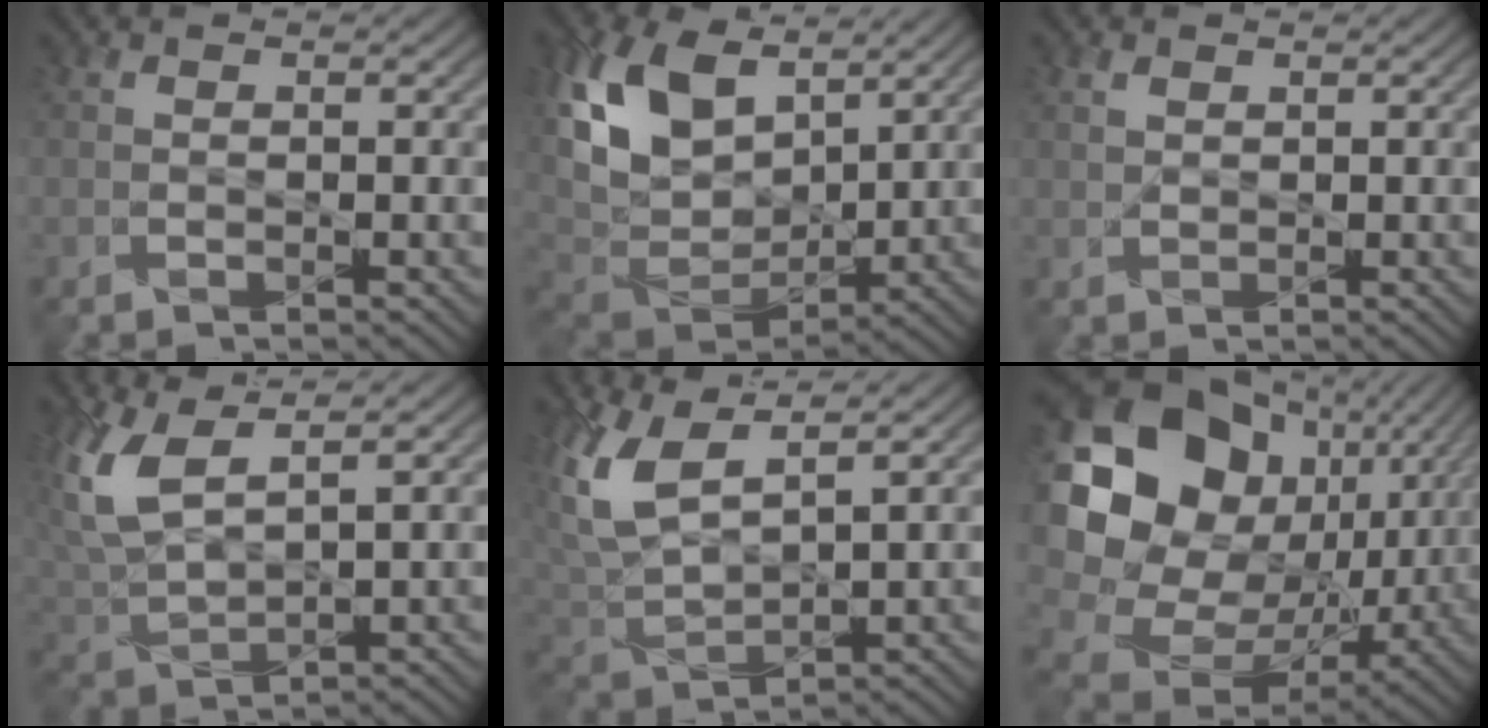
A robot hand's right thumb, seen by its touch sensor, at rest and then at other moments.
{"total": 14.4, "force": [5.9, 8.8, 9.8], "torque": [-0.244, 0.017, 0.111]}
{"total": 1.3, "force": [0.8, 0.8, 0.7], "torque": [-0.019, 0.001, 0.019]}
{"total": 8.6, "force": [4.4, 3.3, 6.6], "torque": [-0.173, 0.005, 0.091]}
{"total": 9.6, "force": [5.5, 3.6, 7.0], "torque": [-0.186, 0.010, 0.111]}
{"total": 21.7, "force": [4.3, 17.1, 12.6], "torque": [-0.311, 0.004, 0.106]}